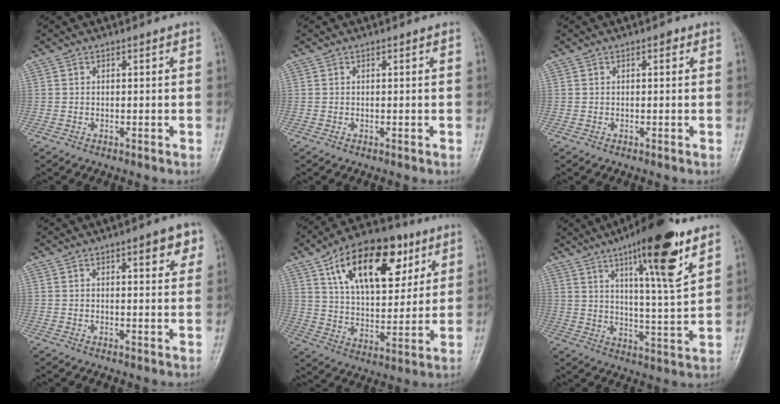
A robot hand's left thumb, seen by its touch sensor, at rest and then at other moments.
{"total": 0.0}
{"total": 0.9, "force": [0.5, 0.5, 0.6], "torque": [-0.002, -0.001, 0.003]}
{"total": 5.7, "force": [2.9, 2.1, 4.5], "torque": [-0.038, -0.009, 0.032]}
{"total": 21.1, "force": [9.8, 11.2, 15.0], "torque": [-0.200, -0.024, 0.162]}
{"total": 16.6, "force": [9.6, 3.0, 13.2], "torque": [-0.189, -0.051, 0.150]}